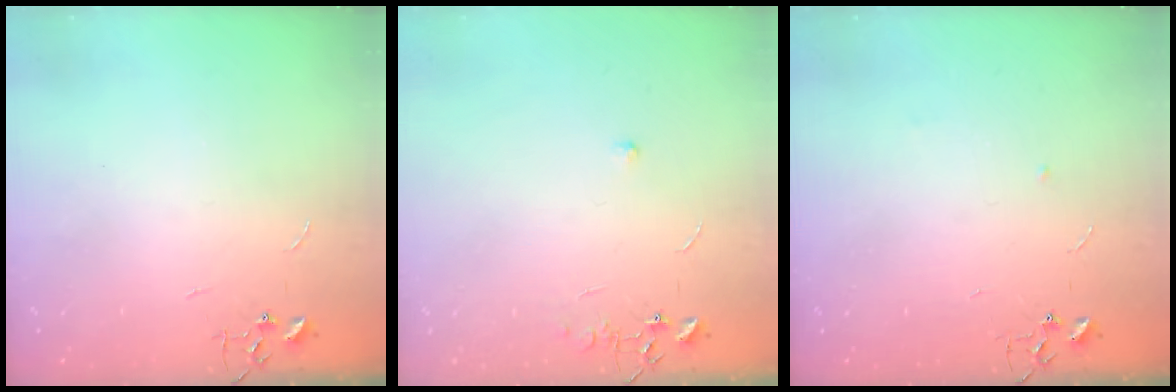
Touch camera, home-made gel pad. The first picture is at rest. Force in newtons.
{"total": 6.2, "press": 6.2, "slide": 0.8}
{"total": 4.0, "press": 3.9, "slide": 0.9}